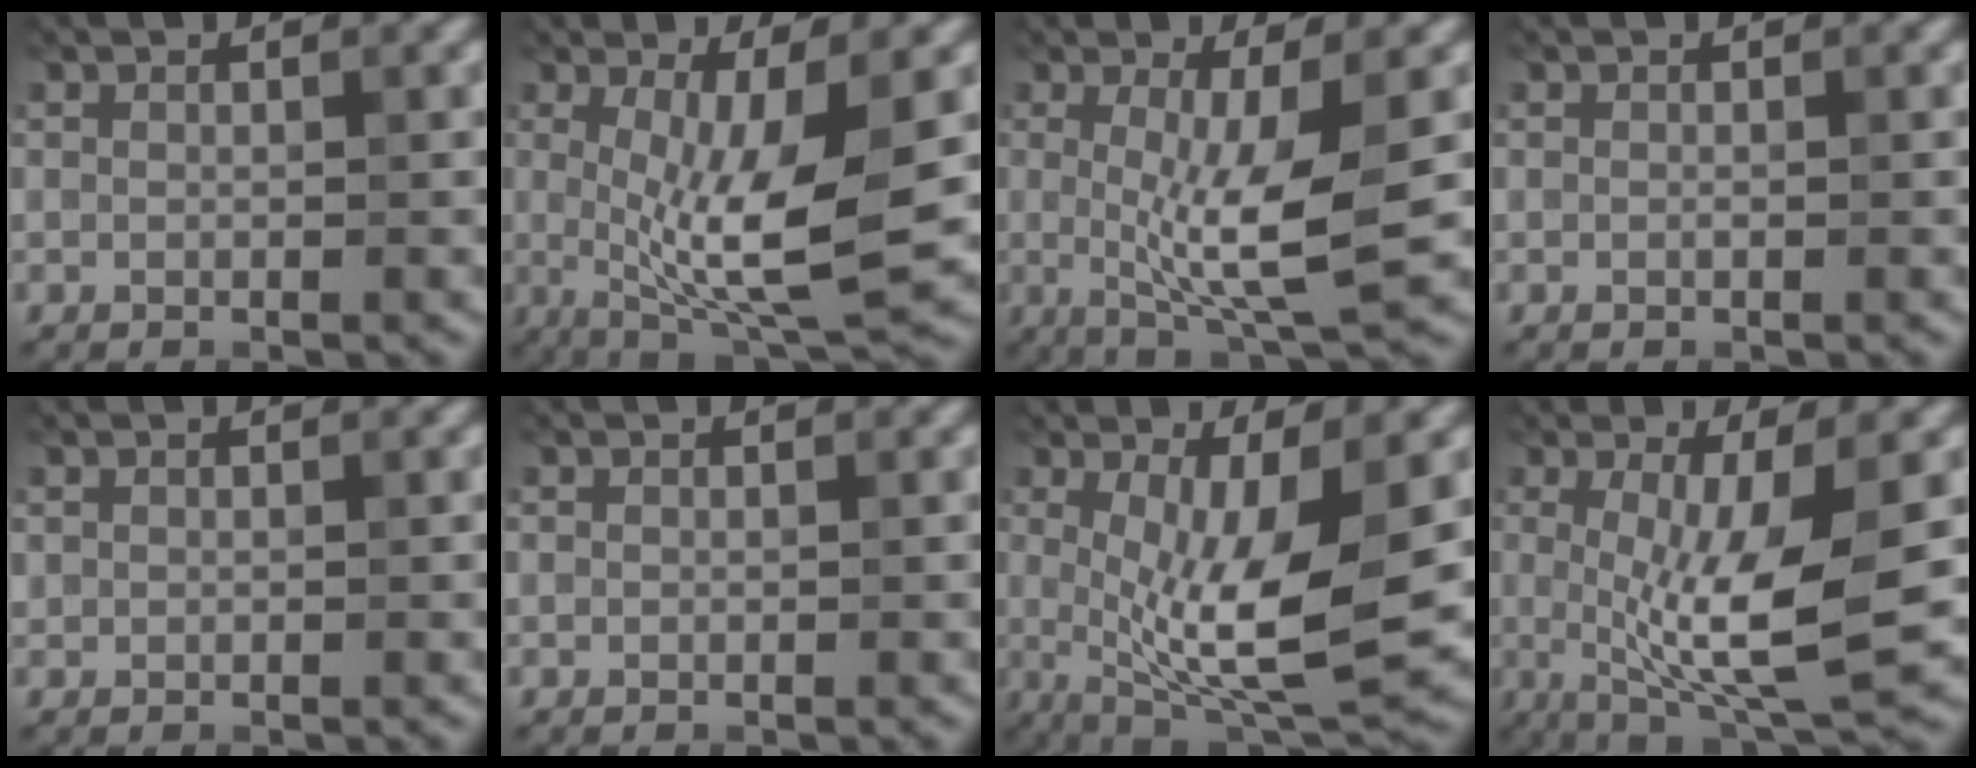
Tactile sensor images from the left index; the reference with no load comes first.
{"total": 9.3, "force": [-0.4, 2.5, 9.0], "torque": [-0.158, -0.017, -0.002]}
{"total": 7.3, "force": [-0.3, 1.5, 7.1], "torque": [-0.124, -0.013, -0.002]}
{"total": 0.0}
{"total": 0.0}
{"total": 0.0}
{"total": 10.5, "force": [-0.3, 3.0, 10.0], "torque": [-0.174, -0.021, 0.003]}
{"total": 9.4, "force": [-0.7, 2.4, 9.0], "torque": [-0.157, -0.017, -0.007]}